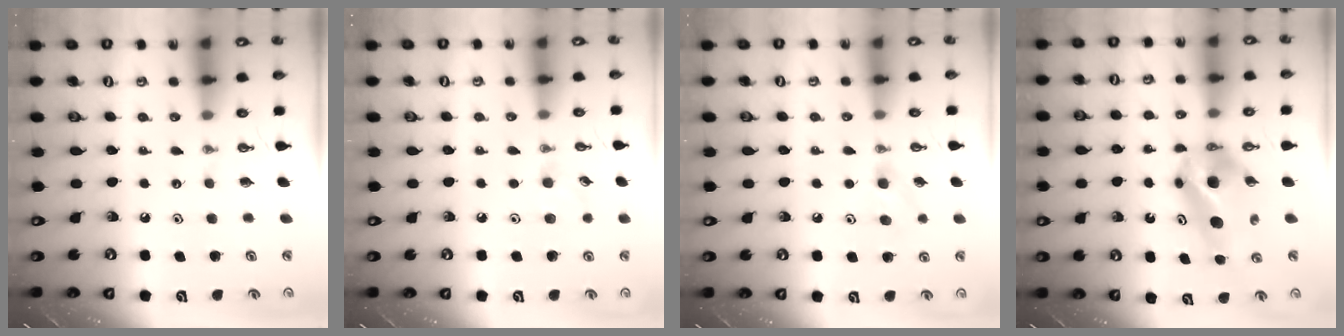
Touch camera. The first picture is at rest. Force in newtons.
{"total": 5.7, "press": 5.6, "slide": 1.5}
{"total": 6.8, "press": 6.4, "slide": 2.5}
{"total": 7.8, "press": 7.3, "slide": 2.8}